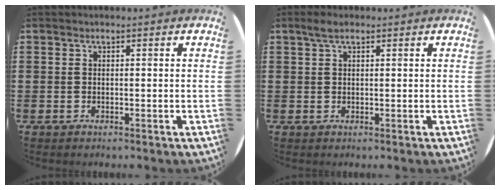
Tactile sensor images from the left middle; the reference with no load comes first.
{"total": 1.9, "force": [1.2, 0.6, 1.3], "torque": [-0.018, 0.003, 0.019]}